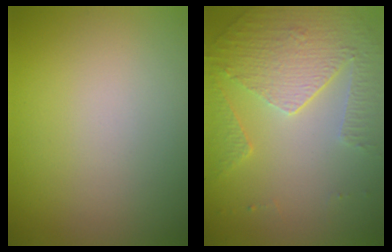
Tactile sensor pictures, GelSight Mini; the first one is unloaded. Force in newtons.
{"total": 5.2, "press": 3.6, "slide": 3.7}